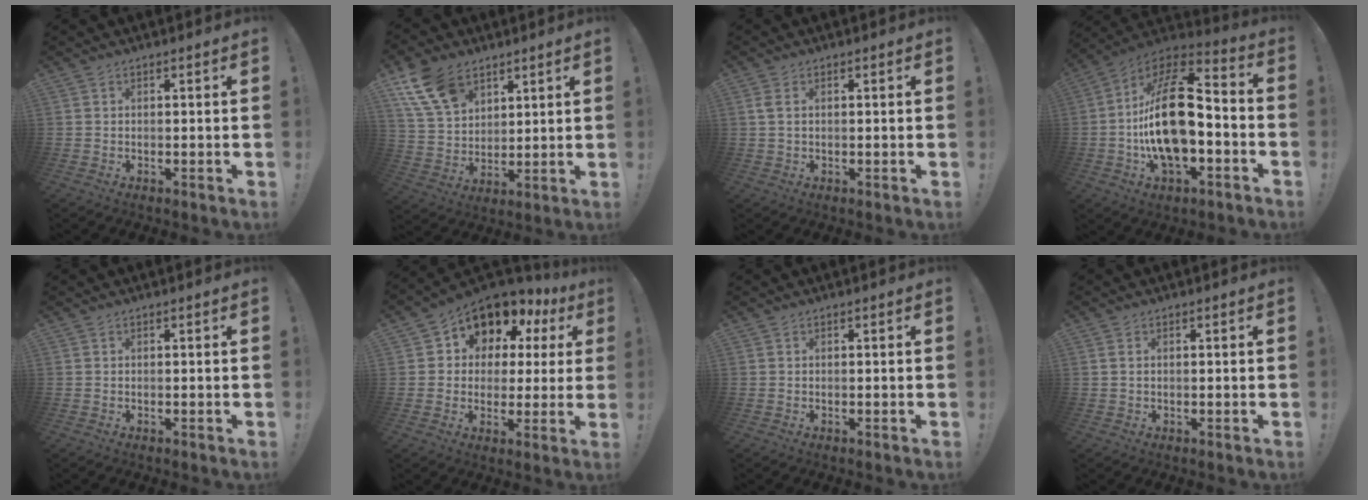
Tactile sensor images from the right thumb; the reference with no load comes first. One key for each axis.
{"total": 14.6, "fx": 8.4, "fy": 9.6, "fz": 7.2, "tx": -0.138, "ty": -0.038, "tz": 0.167}
{"total": 2.4, "fx": 0.8, "fy": 1.2, "fz": 1.9, "tx": -0.041, "ty": 0.007, "tz": 0.015}
{"total": 23.4, "fx": -2.5, "fy": 11.8, "fz": 20.1, "tx": -0.367, "ty": 0.025, "tz": -0.037}
{"total": 0.0}
{"total": 10.3, "fx": 6.5, "fy": 6.9, "fz": 4.0, "tx": -0.066, "ty": -0.058, "tz": 0.120}
{"total": 0.0}
{"total": 1.0, "fx": 0.4, "fy": 0.5, "fz": 0.7, "tx": -0.018, "ty": 0.004, "tz": 0.008}